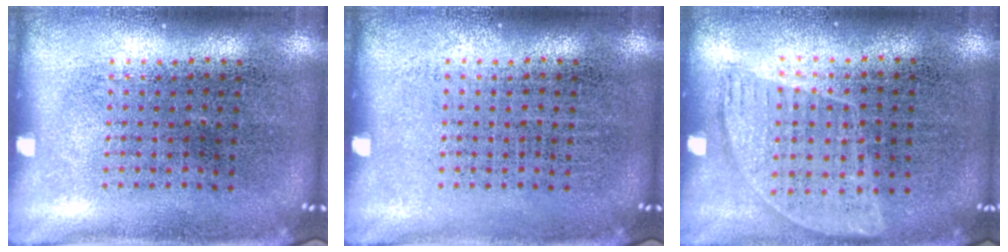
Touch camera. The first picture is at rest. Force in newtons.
{"total": 0.0}
{"total": 0.9, "press": 0.8, "slide": 0.5}